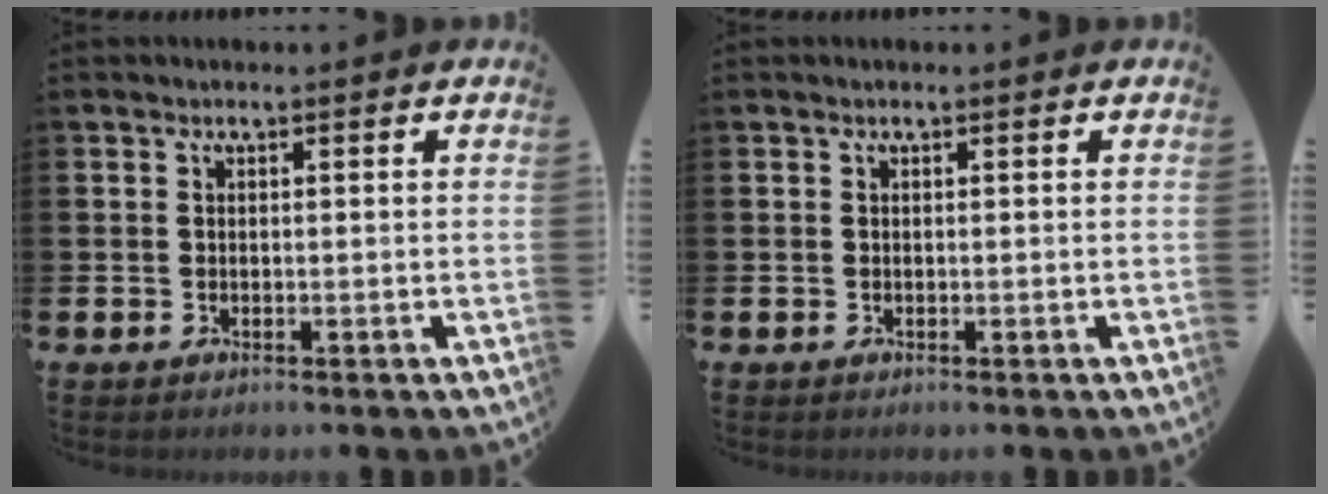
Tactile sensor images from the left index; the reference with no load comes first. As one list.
[{"total": 0.0}]